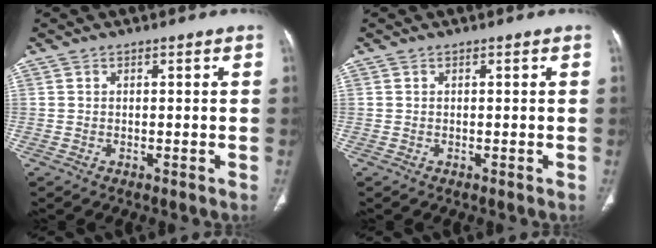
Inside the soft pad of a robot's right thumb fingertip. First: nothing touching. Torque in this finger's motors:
{"motor_torque": [1.50, 1.50, 0.00, 0.00, 0.00]}